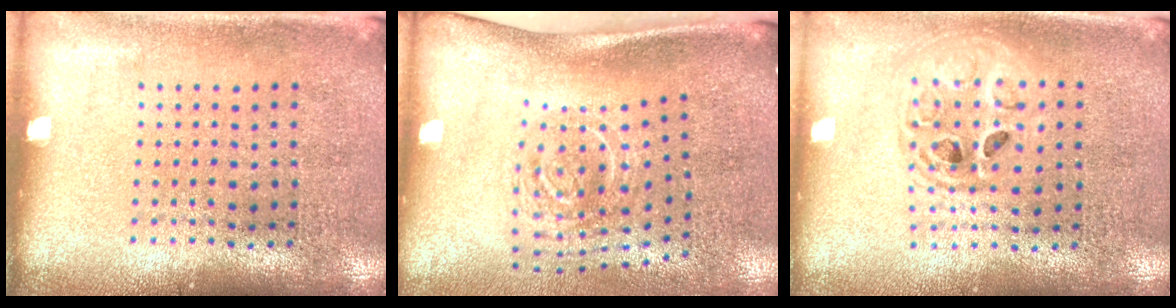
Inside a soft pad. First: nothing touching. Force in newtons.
{"total": 2.0, "press": 1.3, "slide": 1.5}
{"total": 1.4, "press": 1.2, "slide": 0.7}